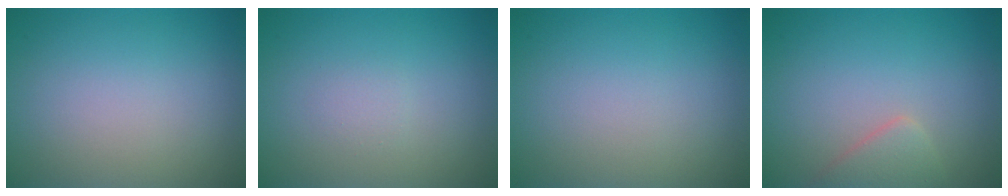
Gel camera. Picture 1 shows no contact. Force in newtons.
{"total": 0.7, "press": 0.7, "slide": 0.0}
{"total": 0.0}
{"total": 2.1, "press": 2.1, "slide": 0.2}